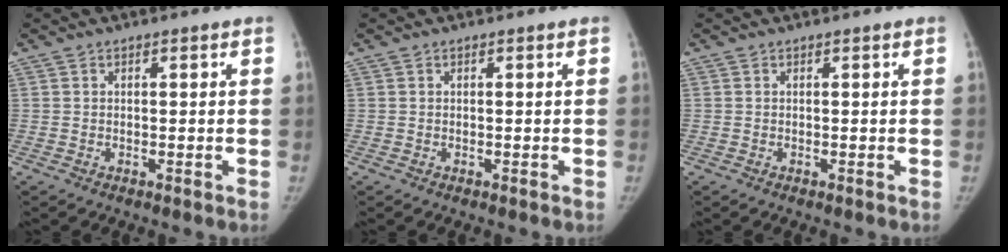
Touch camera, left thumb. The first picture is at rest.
{"total": 0.0}
{"total": 0.0}